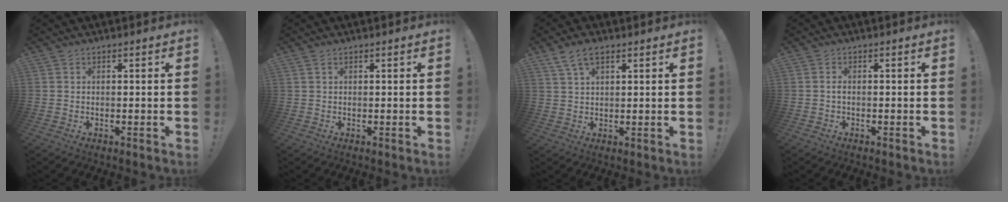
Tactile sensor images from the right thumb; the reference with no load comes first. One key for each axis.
{"total": 0.7, "fx": 0.4, "fy": 0.5, "fz": 0.3, "tx": -0.011, "ty": 0.003, "tz": 0.010}
{"total": 6.1, "fx": 3.6, "fy": 2.8, "fz": 4.0, "tx": -0.078, "ty": -0.005, "tz": 0.071}
{"total": 1.0, "fx": -0.8, "fy": 0.6, "fz": 0.3, "tx": -0.004, "ty": 0.002, "tz": -0.014}